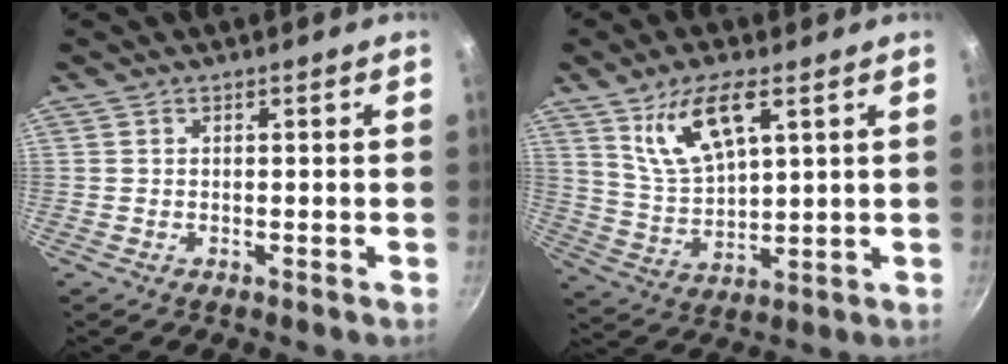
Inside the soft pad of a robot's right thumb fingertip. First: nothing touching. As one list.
[{"total": 11.1, "force": [5.7, 4.2, 8.6], "torque": [-0.158, -0.021, 0.121]}]